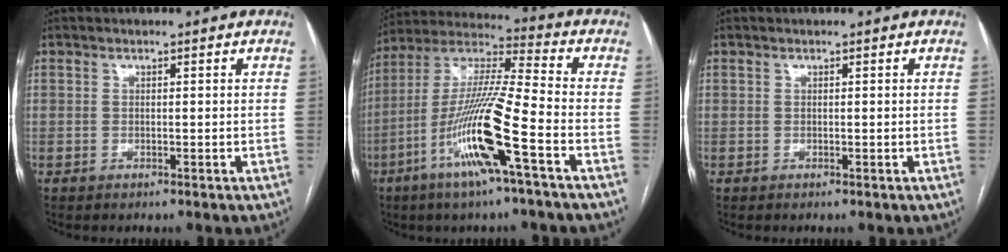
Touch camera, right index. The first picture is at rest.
{"total": 16.3, "force": [-6.8, 0.0, 14.8], "torque": [-0.302, -0.011, -0.132]}
{"total": 0.0}